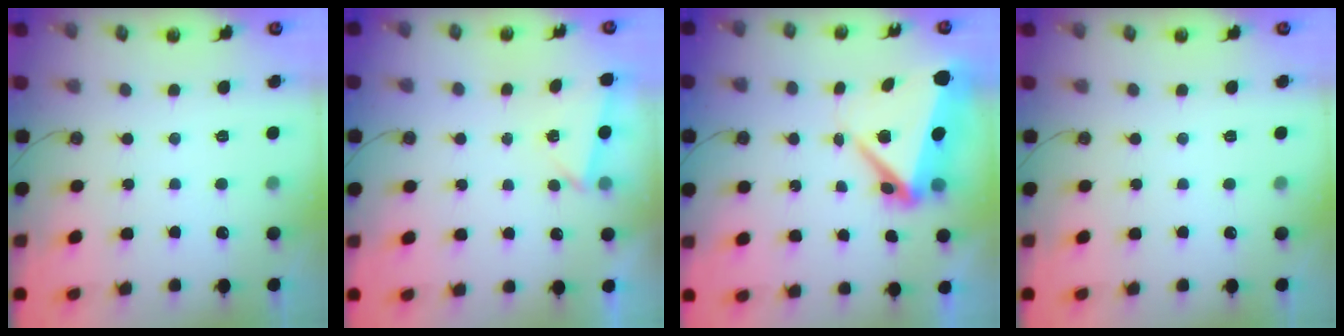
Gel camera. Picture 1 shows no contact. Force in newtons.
{"total": 2.5, "press": 0.6, "slide": 2.4}
{"total": 9.0, "press": 8.7, "slide": 2.2}
{"total": 0.0}